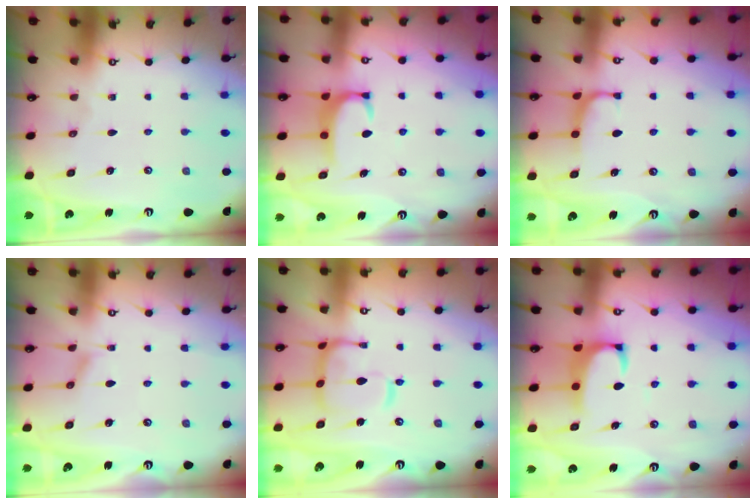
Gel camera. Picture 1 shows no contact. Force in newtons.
{"total": 2.8, "press": 2.8, "slide": 0.5}
{"total": 0.6, "press": 0.1, "slide": 0.6}
{"total": 1.8, "press": 1.7, "slide": 0.5}
{"total": 9.1, "press": 9.1, "slide": 1.2}
{"total": 2.1, "press": 1.9, "slide": 0.9}